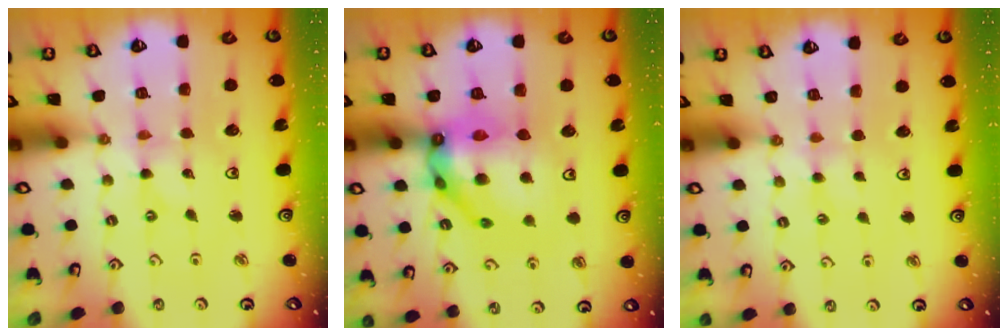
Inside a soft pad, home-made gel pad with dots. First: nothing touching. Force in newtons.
{"total": 17.7, "press": 17.5, "slide": 2.2}
{"total": 2.7, "press": 2.6, "slide": 0.5}